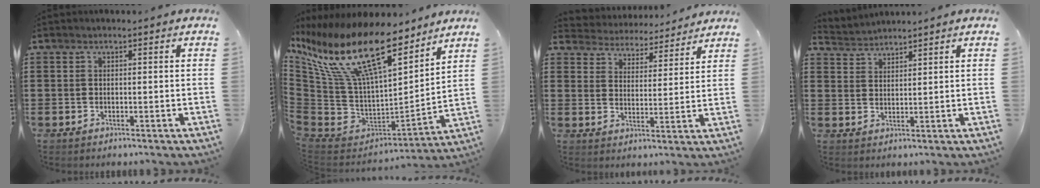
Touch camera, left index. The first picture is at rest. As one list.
[{"total": 19.7, "force": [11.0, 6.8, 14.8], "torque": [-0.336, -0.061, 0.187]}, {"total": 4.3, "force": [4.2, 0.2, -0.5], "torque": [-0.017, -0.037, 0.070]}, {"total": 2.4, "force": [2.3, 0.1, -0.6], "torque": [0.002, -0.005, 0.044]}]